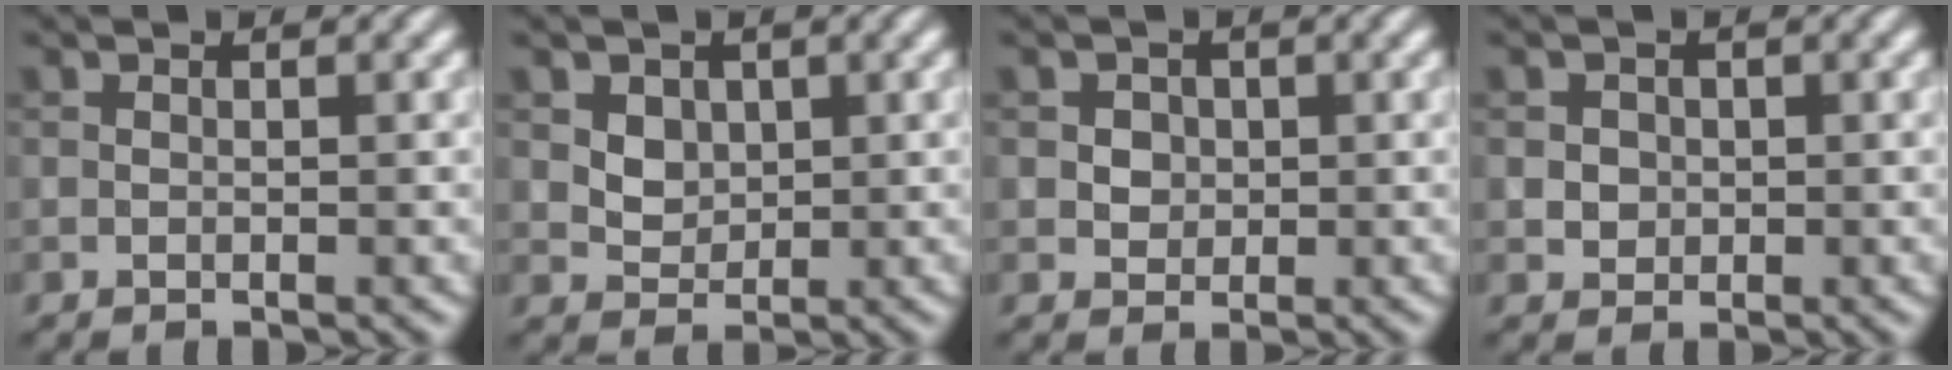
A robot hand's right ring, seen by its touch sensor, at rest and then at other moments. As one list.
[{"total": 3.0, "force": [1.3, 2.3, 1.5], "torque": [-0.038, 0.000, 0.039]}, {"total": 2.0, "force": [0.6, 1.7, 0.8], "torque": [-0.011, 0.004, 0.014]}, {"total": 1.7, "force": [0.2, 1.6, 0.6], "torque": [-0.002, 0.003, 0.010]}]